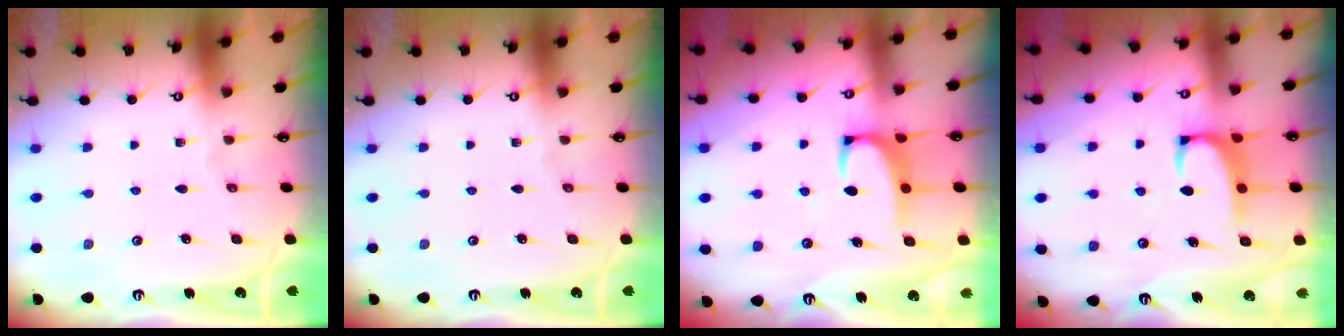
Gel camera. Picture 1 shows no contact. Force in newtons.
{"total": 0.0}
{"total": 3.5, "press": 3.5, "slide": 0.7}
{"total": 2.5, "press": 2.4, "slide": 0.8}